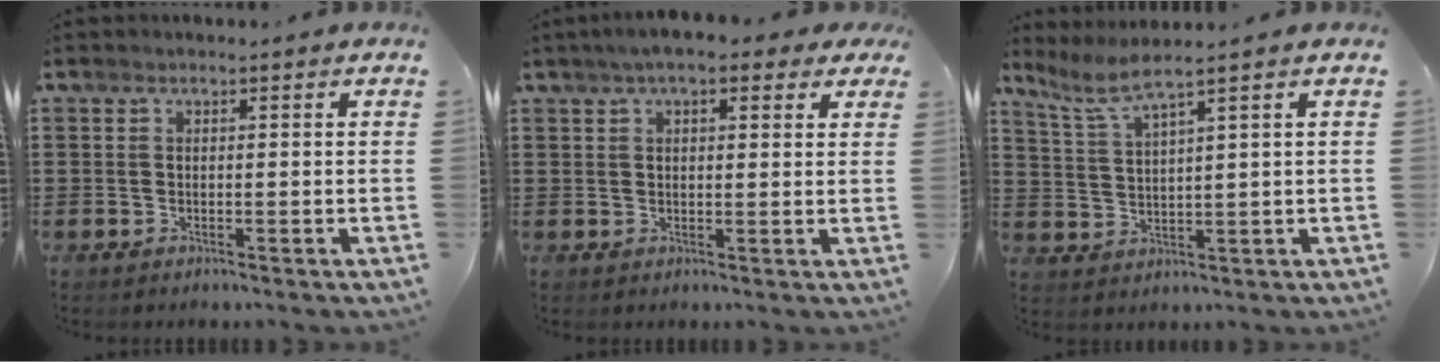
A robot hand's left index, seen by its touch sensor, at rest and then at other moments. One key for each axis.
{"total": 5.3, "fx": 3.5, "fy": 1.5, "fz": 3.6, "tx": -0.072, "ty": 0.005, "tz": 0.060}
{"total": 3.5, "fx": 2.6, "fy": -0.1, "fz": 2.3, "tx": -0.059, "ty": -0.010, "tz": 0.042}